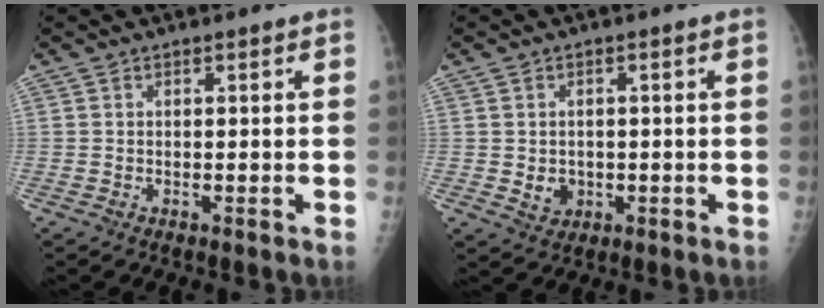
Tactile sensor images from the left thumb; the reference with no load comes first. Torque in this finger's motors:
{"motor_torque": [-0.30, 0.32, -0.10, -0.04, 0.02]}